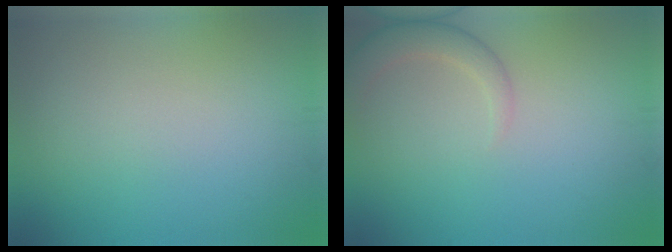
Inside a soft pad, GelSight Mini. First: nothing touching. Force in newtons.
{"total": 2.5, "press": 2.5, "slide": 0.2}